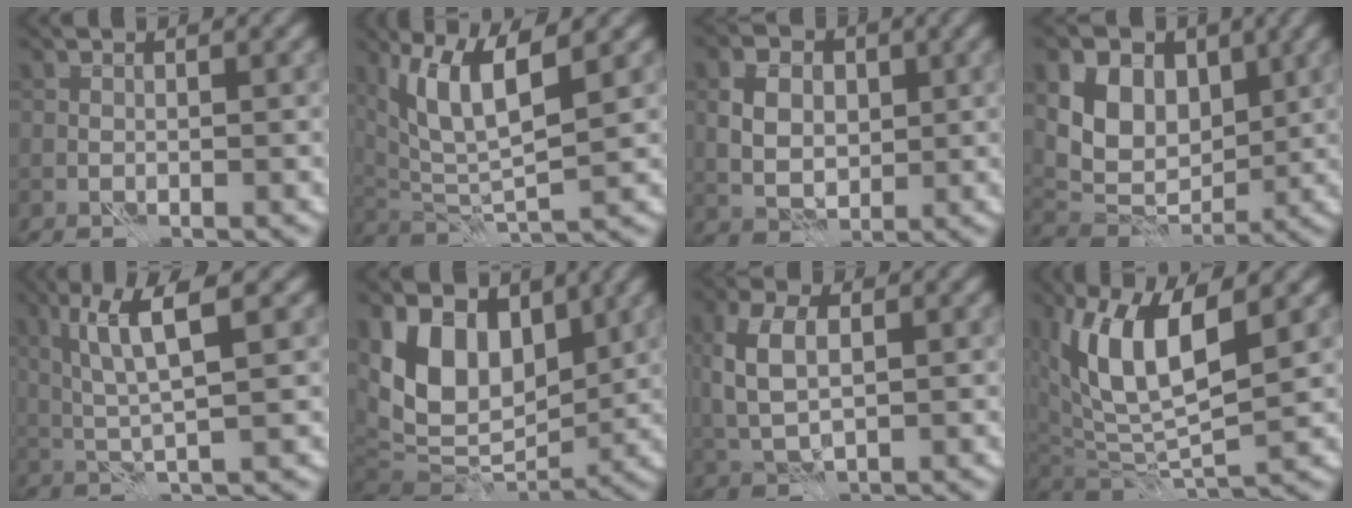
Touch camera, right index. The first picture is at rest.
{"total": 7.3, "force": [3.5, 2.3, 6.1], "torque": [-0.132, -0.005, 0.069]}
{"total": 4.5, "force": [0.7, 3.5, 2.8], "torque": [-0.054, 0.000, 0.011]}
{"total": 8.3, "force": [2.9, 6.1, 4.8], "torque": [-0.094, 0.002, 0.043]}
{"total": 5.5, "force": [2.0, 0.7, 5.1], "torque": [-0.110, 0.002, 0.042]}
{"total": 12.3, "force": [3.2, 8.6, 8.3], "torque": [-0.153, 0.002, 0.057]}
{"total": 5.2, "force": [0.9, 3.1, 4.1], "torque": [-0.102, 0.007, 0.017]}
{"total": 8.9, "force": [3.4, 3.8, 7.3], "torque": [-0.153, -0.008, 0.061]}